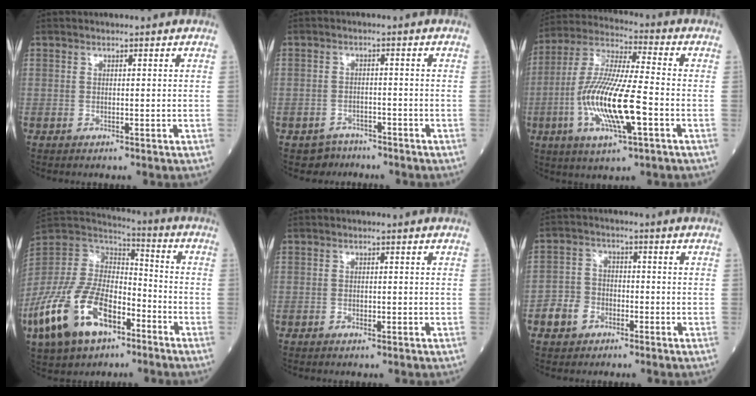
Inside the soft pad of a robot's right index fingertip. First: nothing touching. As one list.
[{"total": 3.1, "force": [-2.4, 1.9, -0.5], "torque": [0.006, 0.008, -0.036]}, {"total": 15.7, "force": [-4.1, 2.4, 15.0], "torque": [-0.307, -0.008, -0.075]}, {"total": 19.2, "force": [-9.7, 9.6, 13.6], "torque": [-0.292, -0.005, -0.177]}, {"total": 0.7, "force": [-0.3, 0.5, 0.5], "torque": [-0.008, 0.001, -0.004]}, {"total": 4.8, "force": [-2.4, 3.9, 1.6], "torque": [-0.033, 0.015, -0.044]}]